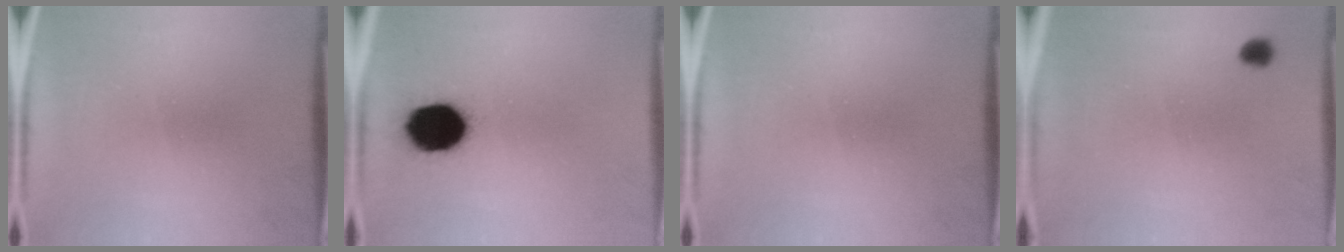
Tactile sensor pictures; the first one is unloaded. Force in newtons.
{"total": 12.3}
{"total": 0.0}
{"total": 1.8}